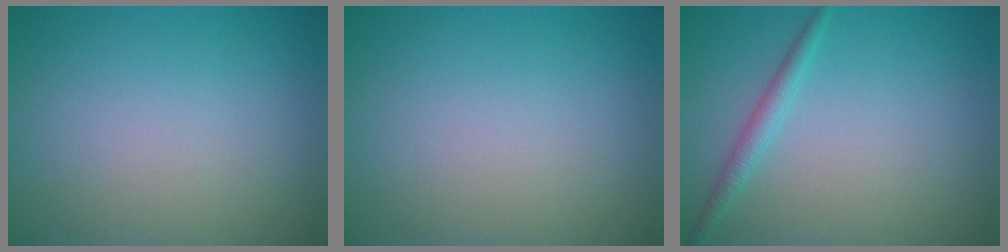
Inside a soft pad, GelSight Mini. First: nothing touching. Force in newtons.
{"total": 0.0}
{"total": 1.6, "press": 1.6, "slide": 0.1}